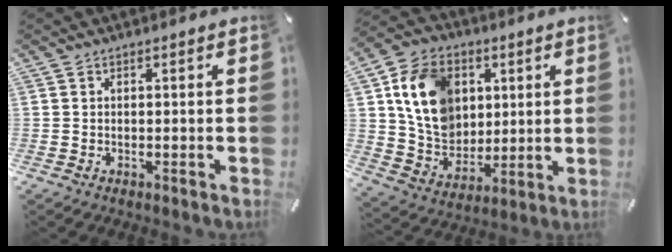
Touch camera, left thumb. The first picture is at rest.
{"total": 15.2, "force": [4.2, 12.8, 7.2], "torque": [-0.125, 0.002, 0.087]}